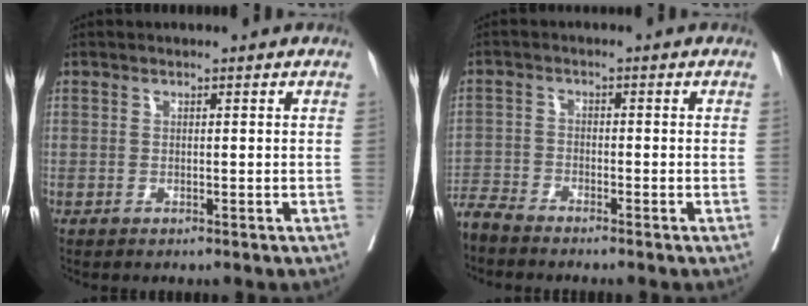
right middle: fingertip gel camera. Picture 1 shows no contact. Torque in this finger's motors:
{"motor_torque": [0.71, -1.43, -0.09, -0.01]}